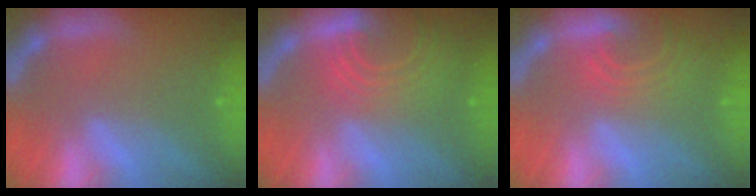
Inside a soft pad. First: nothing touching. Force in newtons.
{"total": 9.0}
{"total": 5.1}